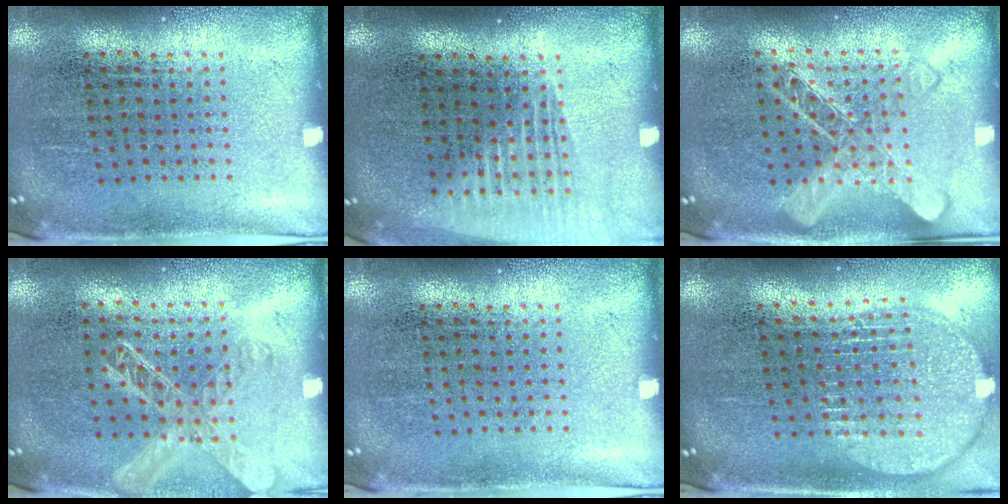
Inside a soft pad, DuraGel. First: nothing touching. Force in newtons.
{"total": 1.5, "press": 1.3, "slide": 0.6}
{"total": 1.6, "press": 1.6, "slide": 0.4}
{"total": 1.3, "press": 1.2, "slide": 0.5}
{"total": 0.0}
{"total": 2.0, "press": 1.7, "slide": 1.1}